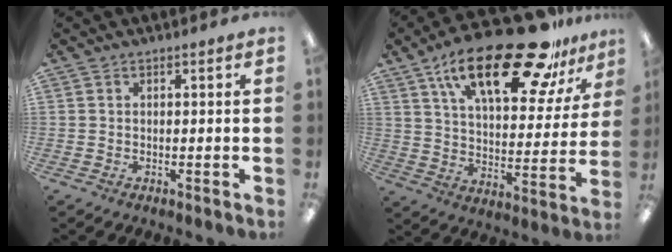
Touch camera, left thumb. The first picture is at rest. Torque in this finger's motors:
{"motor_torque": [0.52, 0.63, 1.60, -1.17, 0.21]}